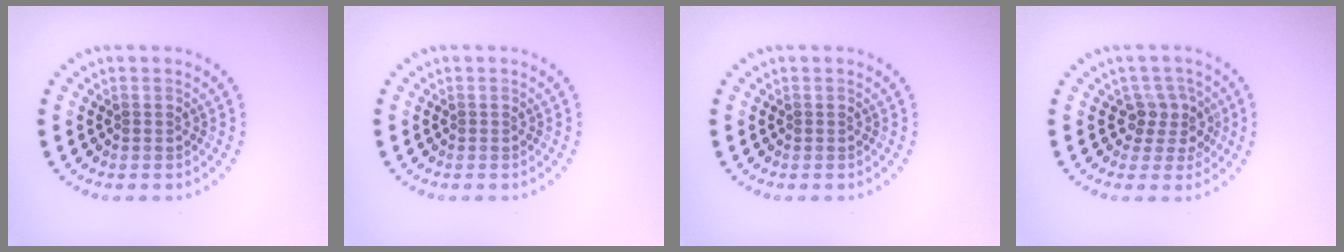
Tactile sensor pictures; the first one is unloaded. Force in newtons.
{"total": 0.0}
{"total": 0.0}
{"total": 2.6, "press": 2.0, "slide": 1.6}